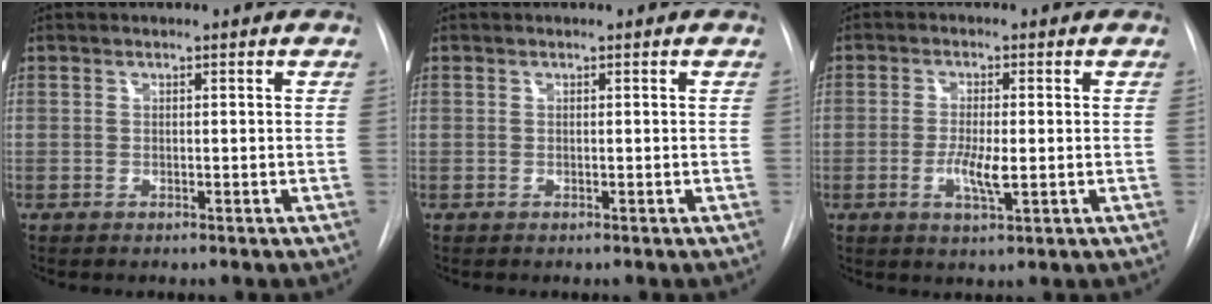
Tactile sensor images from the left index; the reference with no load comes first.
{"total": 0.0}
{"total": 4.4, "force": [-0.8, 1.0, 4.2], "torque": [-0.083, -0.006, -0.013]}